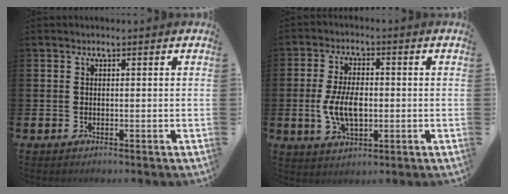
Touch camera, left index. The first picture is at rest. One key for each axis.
{"total": 6.6, "fx": -0.5, "fy": 3.5, "fz": 5.6, "tx": -0.108, "ty": -0.004, "tz": -0.016}